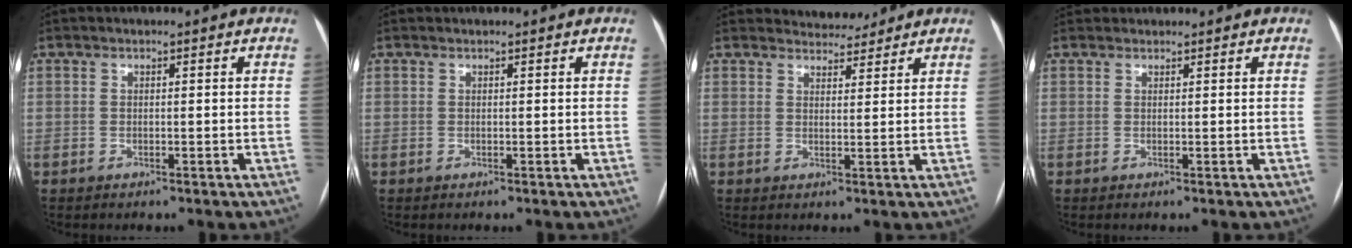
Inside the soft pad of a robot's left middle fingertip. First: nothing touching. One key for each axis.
{"total": 0.0}
{"total": 4.4, "fx": 4.3, "fy": 1.2, "fz": 0.1, "tx": 0.002, "ty": 0.006, "tz": 0.060}
{"total": 2.7, "fx": 2.6, "fy": 0.7, "fz": 0.3, "tx": -0.004, "ty": 0.034, "tz": 0.047}